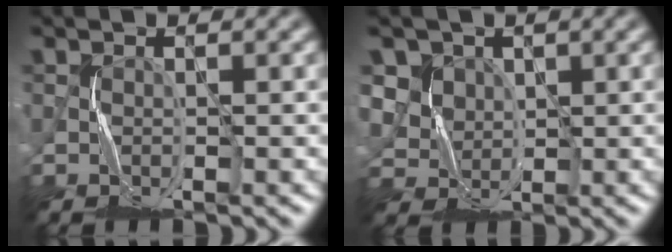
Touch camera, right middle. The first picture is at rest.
{"total": 5.6, "force": [2.6, 4.6, 2.0], "torque": [-0.057, 0.008, 0.047]}